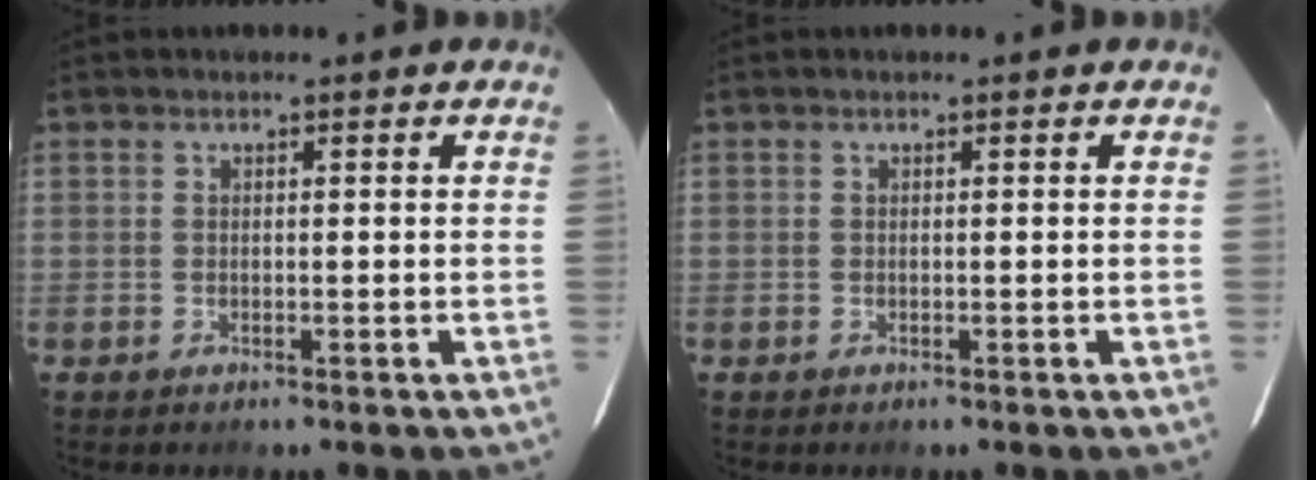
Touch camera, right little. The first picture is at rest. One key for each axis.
{"total": 0.0}